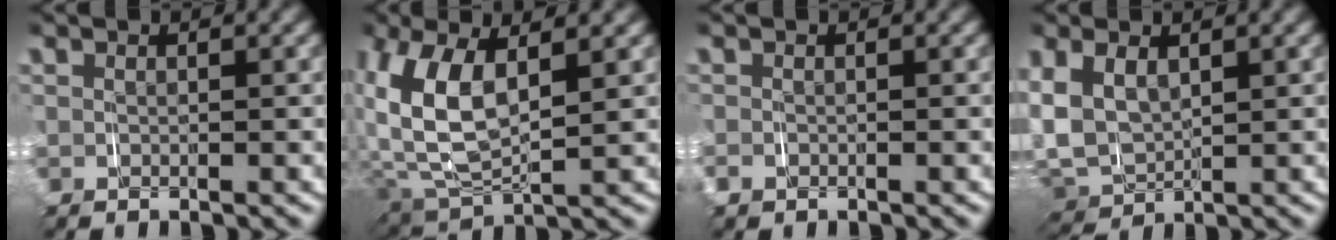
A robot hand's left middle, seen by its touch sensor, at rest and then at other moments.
{"total": 8.3, "force": [1.6, 5.1, 6.4], "torque": [-0.177, -0.010, 0.041]}
{"total": 1.7, "force": [-0.9, 1.4, 0.5], "torque": [-0.018, -0.007, -0.016]}
{"total": 9.6, "force": [0.2, 8.3, 4.7], "torque": [-0.159, -0.029, 0.010]}